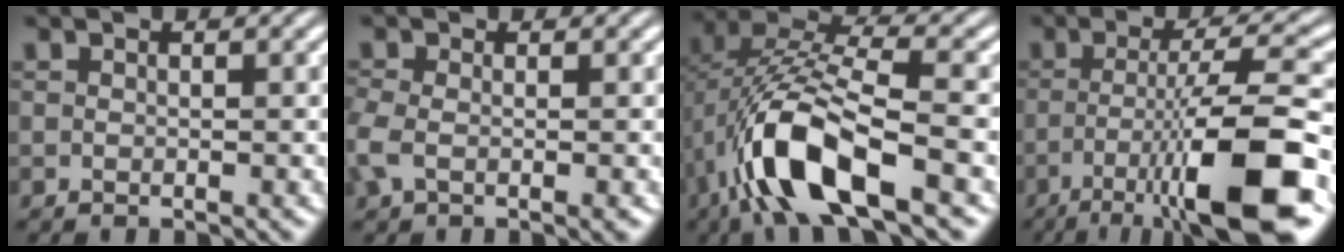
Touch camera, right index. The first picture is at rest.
{"total": 1.7, "force": [-0.7, 0.3, 1.5], "torque": [-0.044, -0.019, -0.001]}
{"total": 10.1, "force": [-0.8, 5.3, 8.5], "torque": [-0.182, -0.020, -0.007]}
{"total": 10.7, "force": [-4.5, 2.0, 9.5], "torque": [-0.145, -0.029, -0.049]}